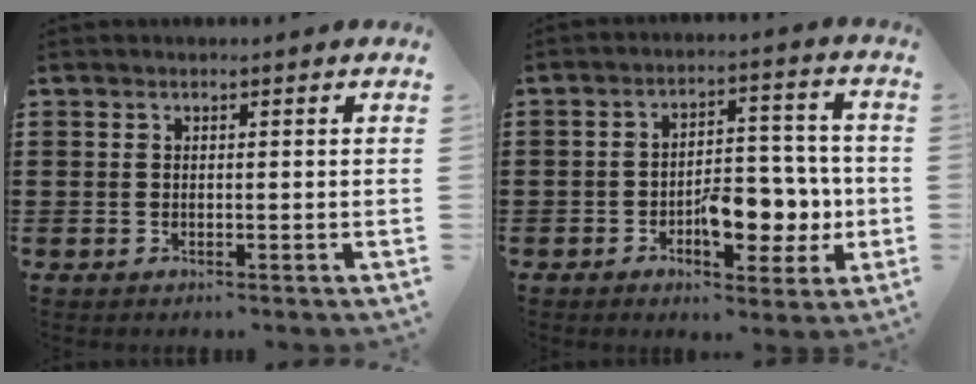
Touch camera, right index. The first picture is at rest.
{"total": 8.2, "force": [-2.4, 4.7, 6.3], "torque": [-0.081, 0.006, -0.043]}